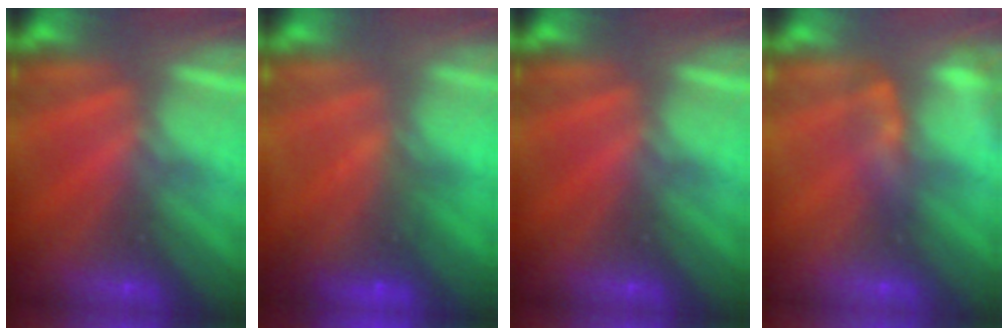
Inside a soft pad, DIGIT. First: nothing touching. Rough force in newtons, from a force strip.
{"total": 5.8}
{"total": 0.0}
{"total": 2.4}